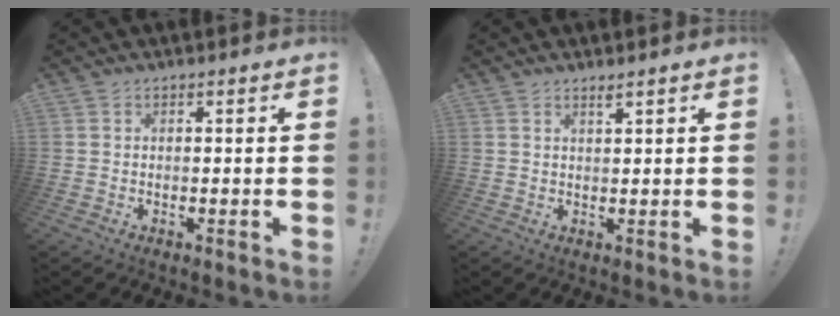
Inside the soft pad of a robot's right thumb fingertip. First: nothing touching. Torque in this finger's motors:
{"motor_torque": [0.13, -0.20, -0.20, -0.10, 0.06]}